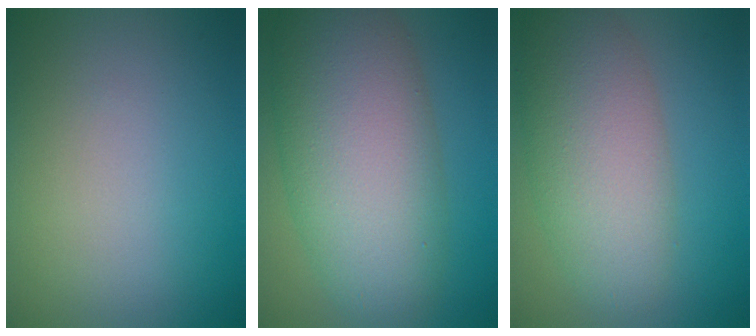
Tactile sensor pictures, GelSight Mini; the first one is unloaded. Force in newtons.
{"total": 11.2, "press": 11.2, "slide": 0.1}
{"total": 7.2, "press": 7.2, "slide": 0.1}